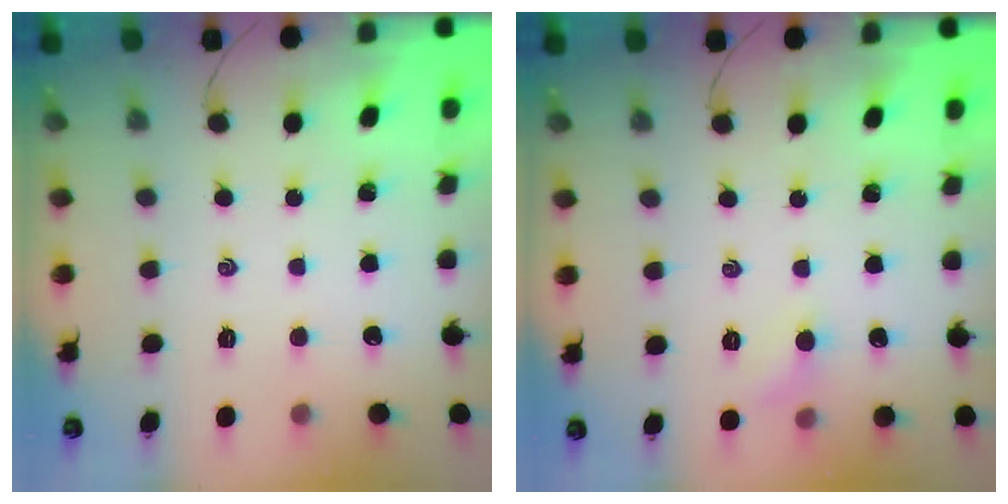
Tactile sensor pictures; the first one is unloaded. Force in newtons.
{"total": 5.1, "press": 4.9, "slide": 1.6}